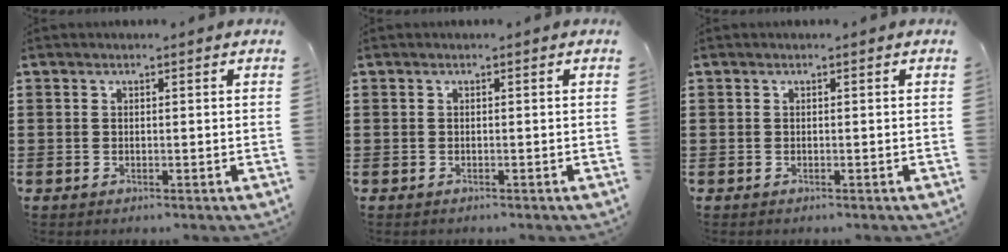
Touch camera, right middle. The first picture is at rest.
{"total": 0.0}
{"total": 0.0}